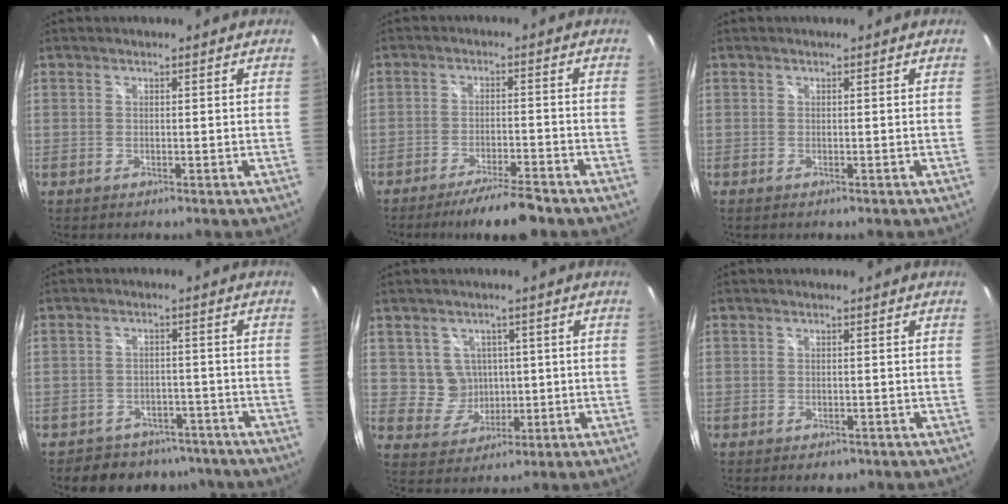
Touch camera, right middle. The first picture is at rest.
{"total": 8.1, "force": [-6.8, 0.7, 4.2], "torque": [-0.082, -0.005, -0.108]}
{"total": 0.0}
{"total": 9.6, "force": [-7.8, 5.5, 1.7], "torque": [-0.042, 0.019, -0.097]}
{"total": 5.9, "force": [0.8, 5.8, 1.0], "torque": [-0.028, 0.011, 0.029]}
{"total": 2.0, "force": [-1.2, 1.4, 0.9], "torque": [-0.017, -0.008, -0.014]}